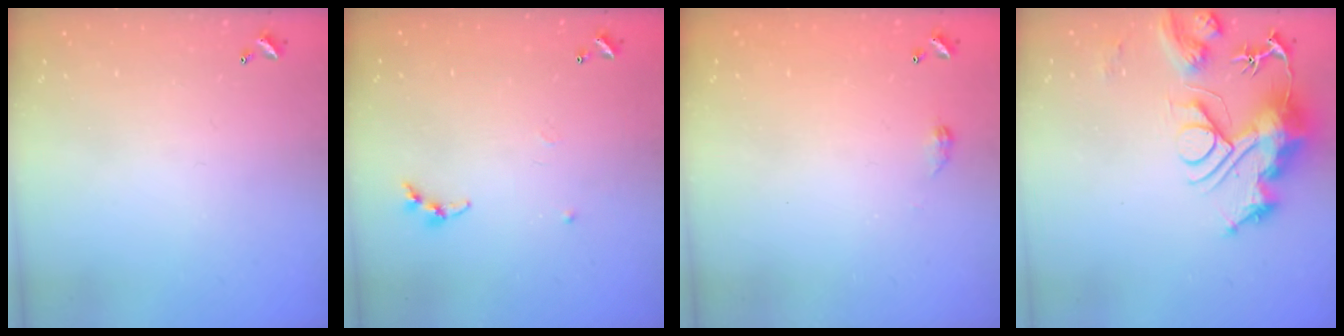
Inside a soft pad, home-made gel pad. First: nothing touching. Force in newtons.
{"total": 7.4, "press": 7.3, "slide": 0.9}
{"total": 2.8, "press": 2.7, "slide": 0.5}
{"total": 13.2, "press": 13.1, "slide": 1.3}